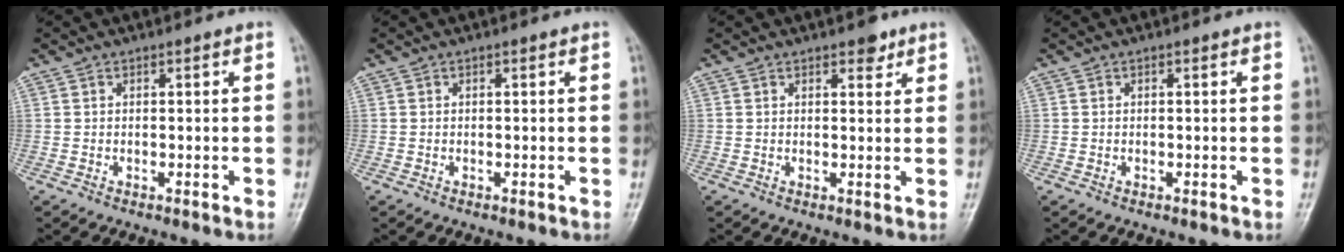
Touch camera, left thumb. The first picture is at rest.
{"total": 0.0}
{"total": 2.8, "force": [1.8, 1.3, 1.6], "torque": [-0.008, -0.008, 0.023]}
{"total": 0.0}